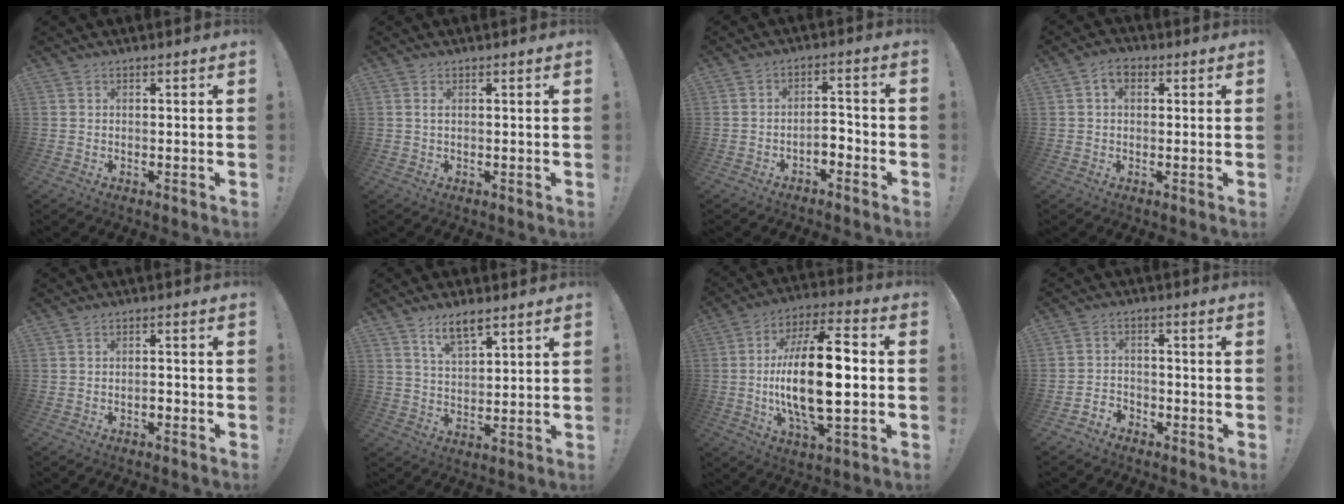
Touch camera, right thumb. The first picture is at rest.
{"total": 1.1, "force": [0.4, 0.2, 0.9], "torque": [-0.017, 0.001, 0.006]}
{"total": 4.3, "force": [-2.7, 1.9, 2.7], "torque": [-0.050, 0.008, -0.048]}
{"total": 4.0, "force": [1.2, 2.8, 2.6], "torque": [-0.036, 0.000, 0.021]}
{"total": 1.7, "force": [-1.4, 0.2, 0.9], "torque": [-0.017, 0.003, -0.024]}
{"total": 6.9, "force": [5.0, 2.6, 4.1], "torque": [-0.071, -0.022, 0.090]}
{"total": 21.3, "force": [-1.8, 7.7, 19.8], "torque": [-0.362, 0.000, -0.037]}
{"total": 3.6, "force": [-3.1, 1.7, 0.5], "torque": [-0.009, 0.005, -0.061]}